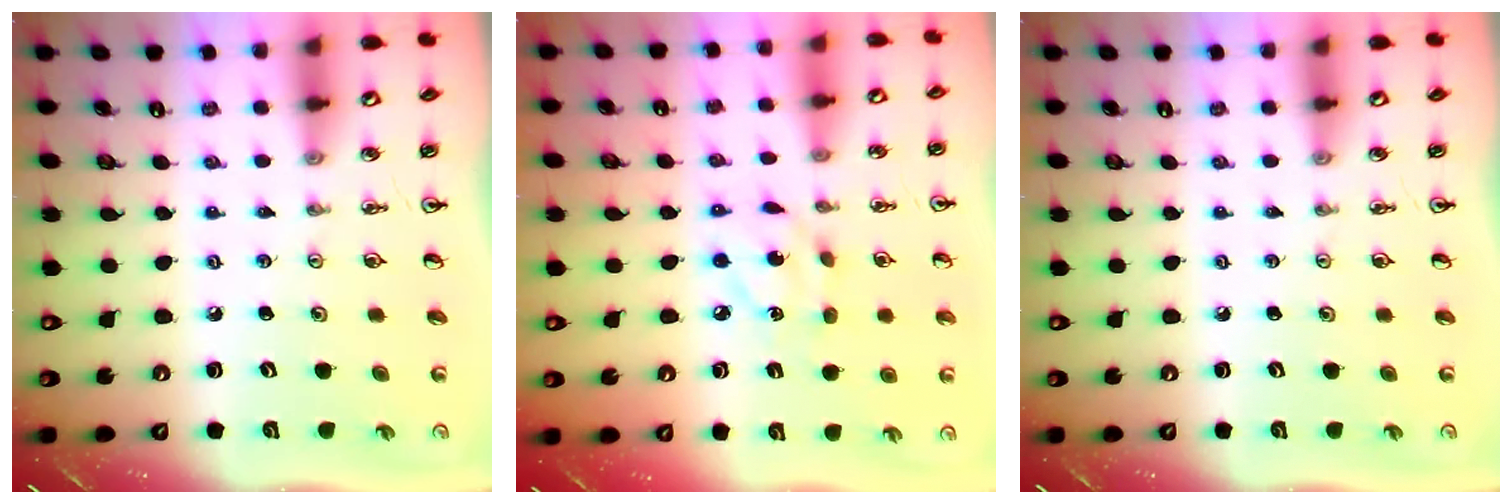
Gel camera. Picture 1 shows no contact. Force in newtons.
{"total": 6.6, "press": 6.6, "slide": 0.4}
{"total": 0.0}